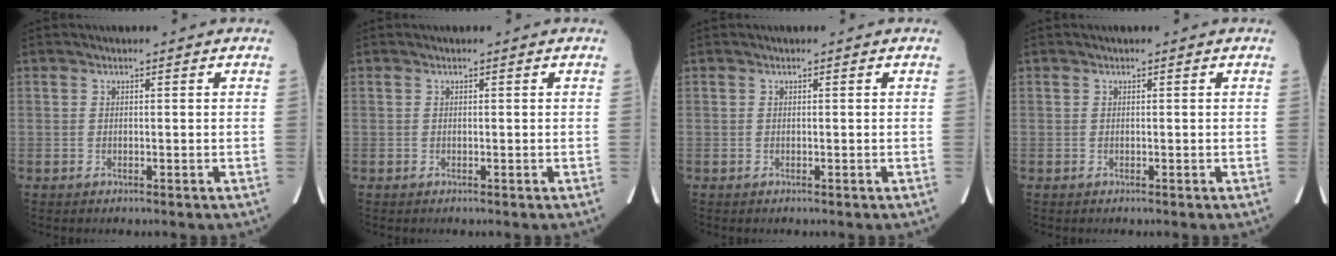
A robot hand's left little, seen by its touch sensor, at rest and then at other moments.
{"total": 0.0}
{"total": 0.0}
{"total": 0.0}